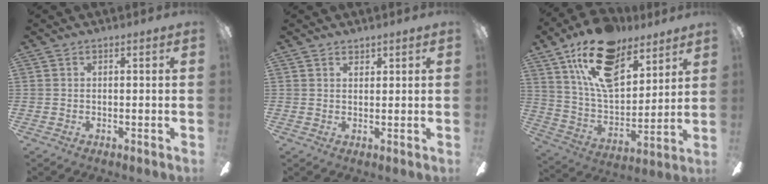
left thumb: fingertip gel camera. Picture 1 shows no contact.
{"total": 1.5, "force": [1.4, 0.5, 0.0], "torque": [-0.001, -0.003, 0.028]}
{"total": 20.2, "force": [13.0, 10.2, 11.7], "torque": [-0.209, -0.058, 0.233]}